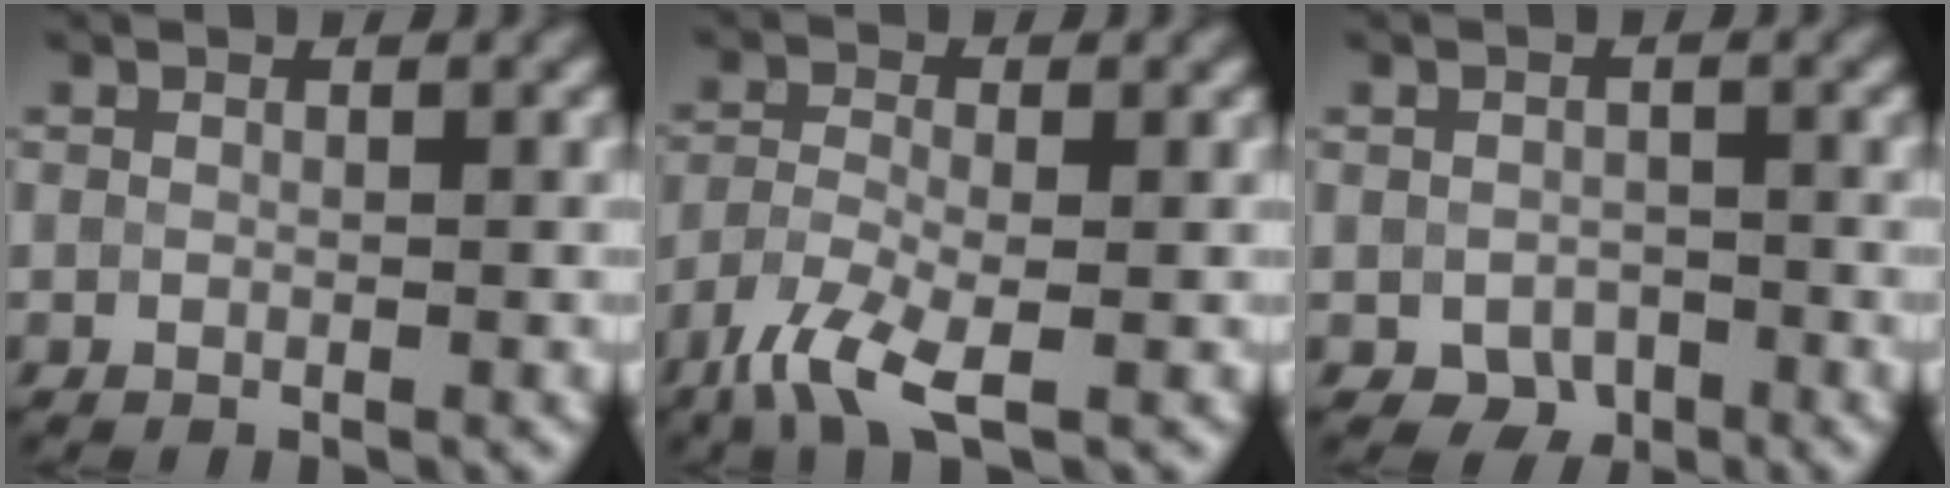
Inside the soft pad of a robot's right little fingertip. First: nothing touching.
{"total": 4.6, "force": [-2.9, 1.3, 3.4], "torque": [-0.076, -0.009, -0.065]}
{"total": 2.2, "force": [-1.1, 1.6, 0.9], "torque": [-0.014, -0.006, -0.020]}